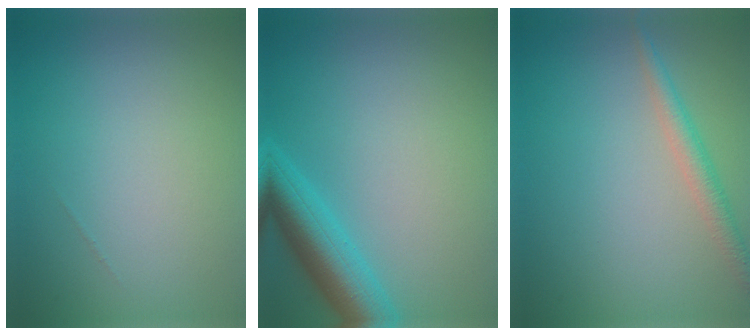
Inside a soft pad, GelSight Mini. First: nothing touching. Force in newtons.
{"total": 5.6, "press": 5.6, "slide": 0.3}
{"total": 2.2, "press": 2.2, "slide": 0.1}